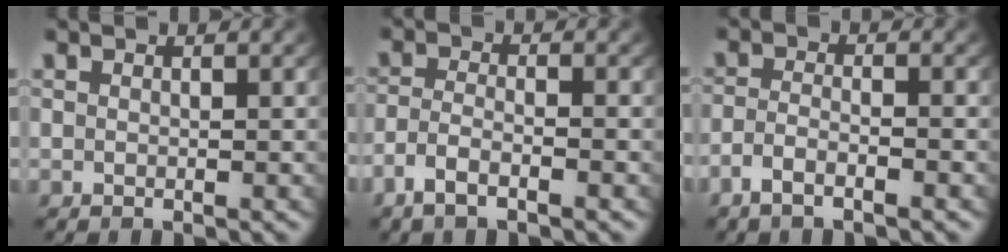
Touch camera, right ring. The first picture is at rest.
{"total": 2.9, "force": [-1.9, 1.1, 1.9], "torque": [-0.049, -0.006, -0.032]}
{"total": 2.6, "force": [-1.9, 0.8, 1.6], "torque": [-0.041, -0.006, -0.031]}